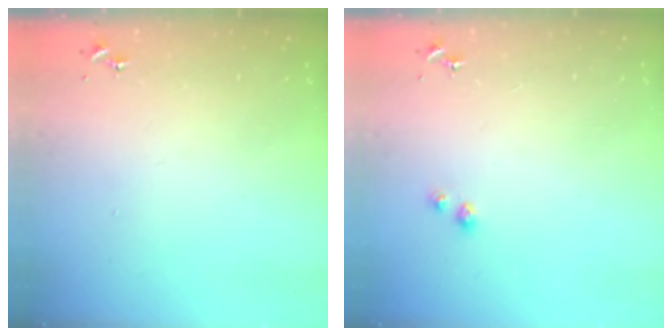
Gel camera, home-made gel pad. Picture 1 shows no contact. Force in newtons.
{"total": 3.4, "press": 3.4, "slide": 0.2}